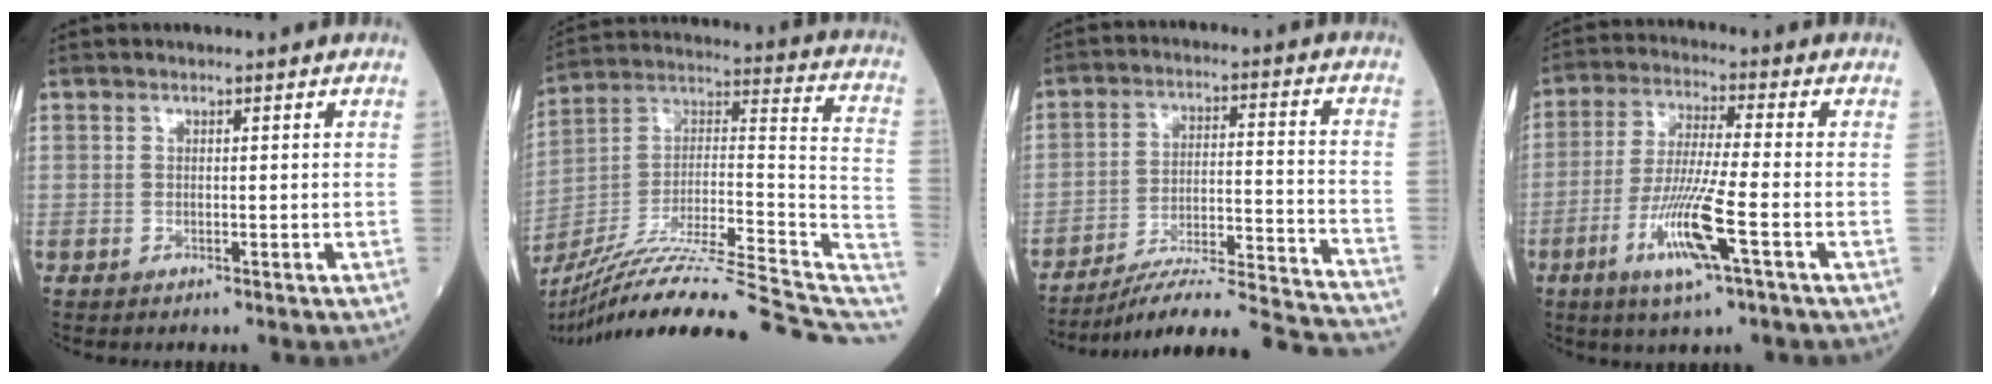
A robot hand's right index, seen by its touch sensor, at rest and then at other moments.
{"total": 28.5, "force": [-22.6, 2.0, 17.2], "torque": [-0.227, 0.008, -0.358]}
{"total": 22.0, "force": [-20.6, 0.1, 7.8], "torque": [-0.078, 0.001, -0.294]}
{"total": 11.3, "force": [-4.4, 0.3, 10.3], "torque": [-0.206, -0.017, -0.085]}